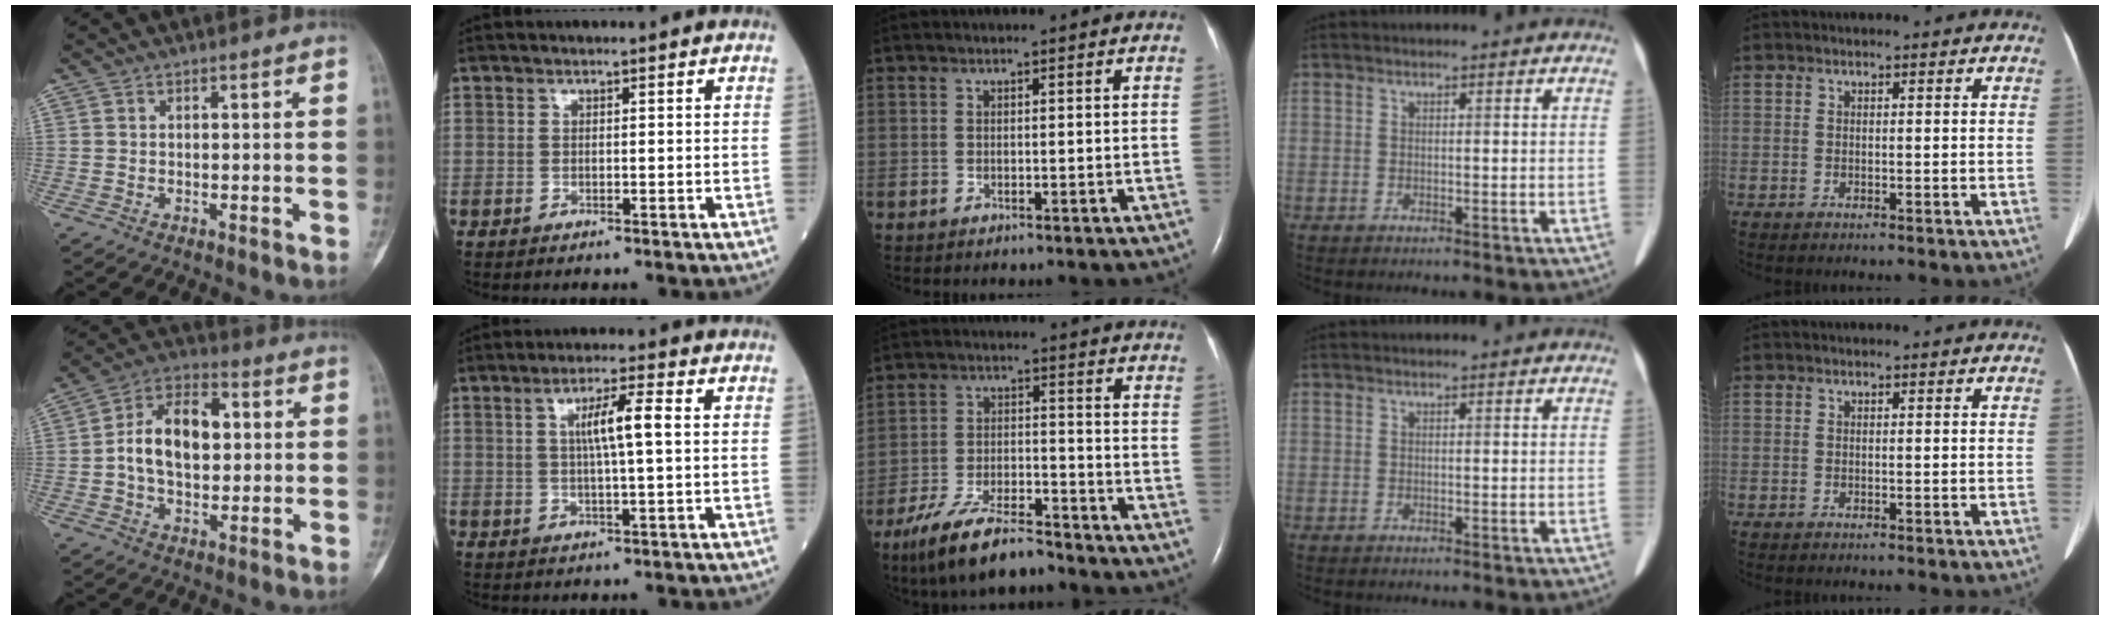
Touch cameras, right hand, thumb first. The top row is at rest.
{"thumb": {"total": 13.4, "force": [0.9, 8.4, 10.3], "torque": [-0.159, 0.024, 0.008]}, "index": {"total": 6.3, "force": [1.3, 0.1, 6.1], "torque": [-0.108, 0.005, 0.021]}, "middle": {"total": 11.4, "force": [-9.1, 2.6, 6.2], "torque": [-0.117, -0.014, -0.166]}}